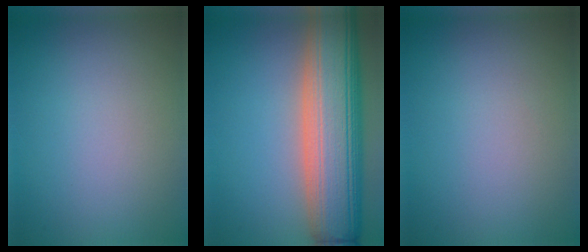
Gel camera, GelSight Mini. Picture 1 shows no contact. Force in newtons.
{"total": 12.4, "press": 12.4, "slide": 0.8}
{"total": 0.0}